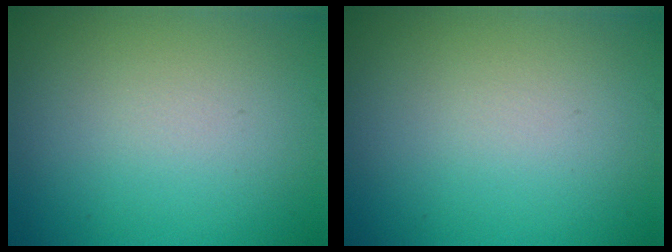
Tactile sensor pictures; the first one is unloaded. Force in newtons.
{"total": 0.0}